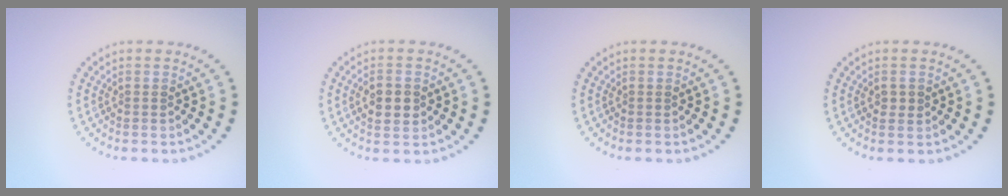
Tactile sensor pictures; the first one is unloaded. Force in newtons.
{"total": 2.7, "press": 2.7, "slide": 0.1}
{"total": 0.0}
{"total": 1.1, "press": 1.1, "slide": 0.1}